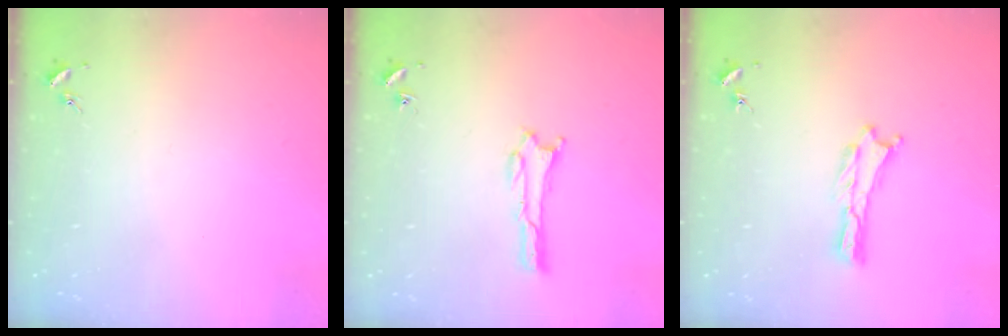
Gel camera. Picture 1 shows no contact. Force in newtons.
{"total": 0.8, "press": 0.8, "slide": 0.2}
{"total": 0.0}